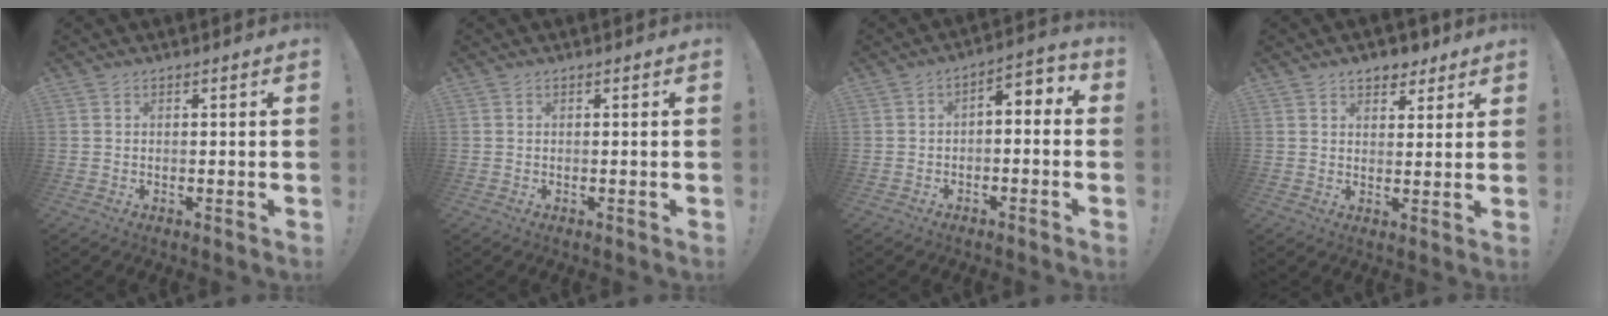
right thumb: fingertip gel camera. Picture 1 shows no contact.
{"total": 0.0}
{"total": 4.2, "force": [-2.4, 2.3, 2.7], "torque": [-0.029, 0.009, -0.045]}
{"total": 5.9, "force": [4.2, 3.6, 2.0], "torque": [-0.007, -0.023, 0.073]}